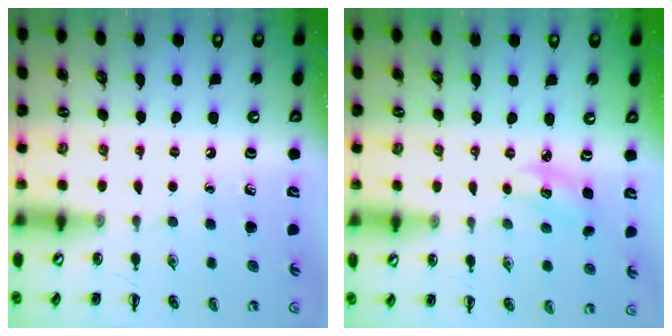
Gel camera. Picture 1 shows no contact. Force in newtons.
{"total": 4.9, "press": 4.8, "slide": 1.2}